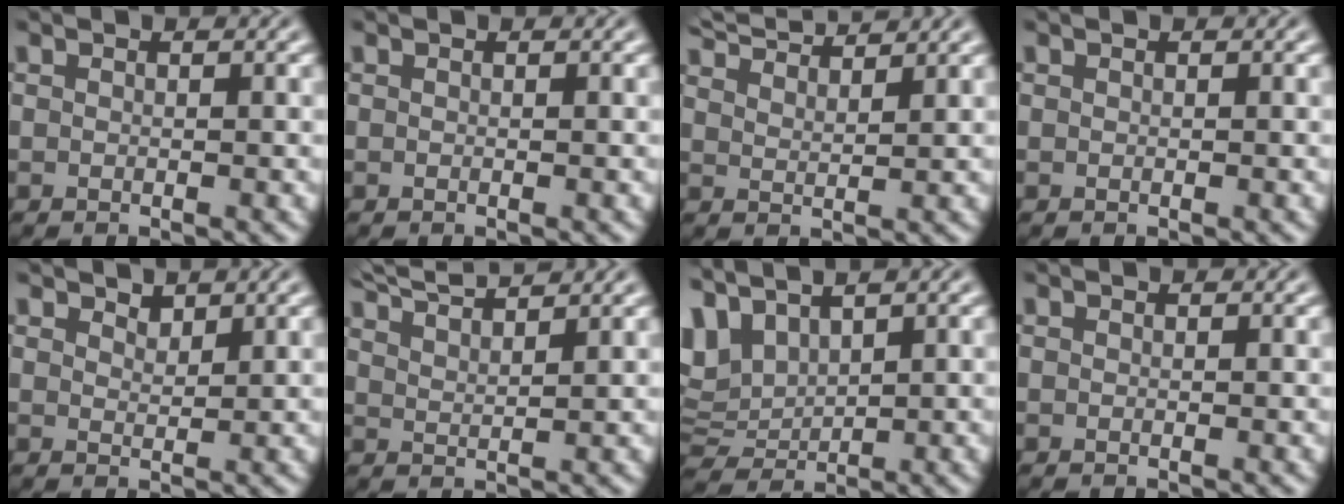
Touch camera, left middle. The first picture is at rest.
{"total": 0.0}
{"total": 5.2, "force": [4.9, 0.6, 1.5], "torque": [-0.030, 0.014, 0.076]}
{"total": 0.0}
{"total": 1.3, "force": [1.1, 0.5, 0.3], "torque": [-0.008, -0.003, 0.021]}
{"total": 5.3, "force": [4.8, 0.8, 2.1], "torque": [-0.032, 0.016, 0.067]}
{"total": 5.4, "force": [3.6, 2.6, 3.1], "torque": [-0.077, 0.009, 0.074]}
{"total": 0.0}